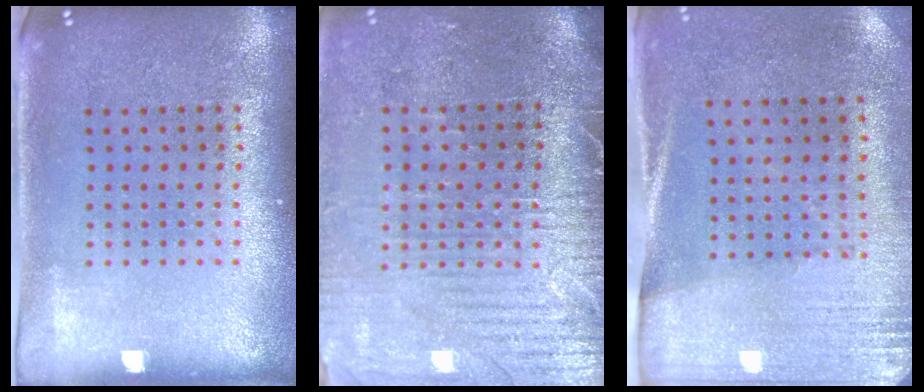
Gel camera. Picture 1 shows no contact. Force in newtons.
{"total": 3.8, "press": 3.5, "slide": 1.6}
{"total": 2.7, "press": 2.3, "slide": 1.4}